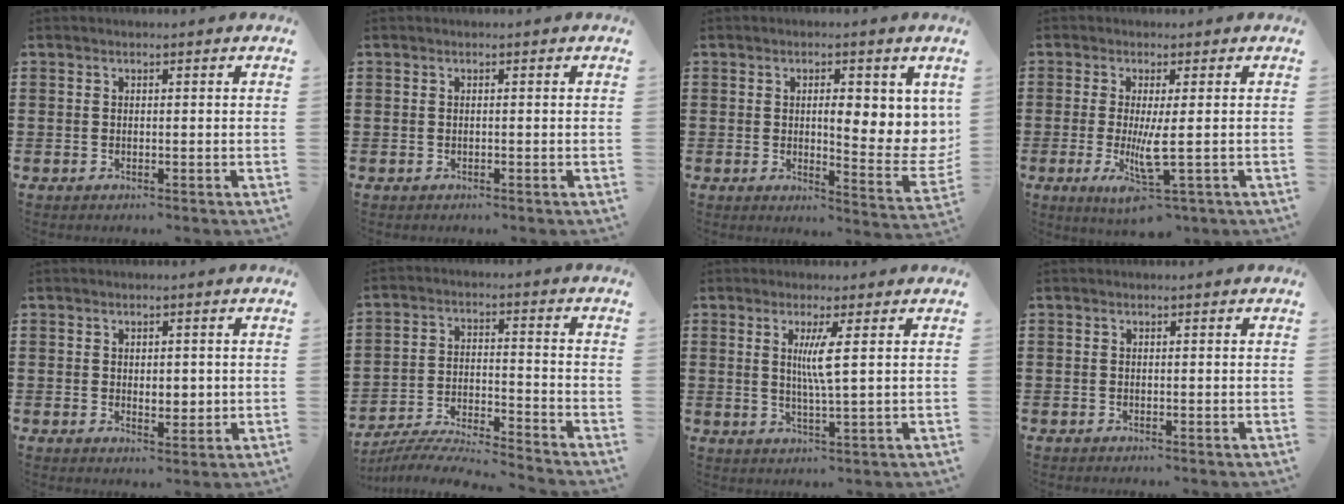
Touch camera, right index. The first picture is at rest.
{"total": 0.0}
{"total": 8.8, "force": [2.3, 2.1, 8.2], "torque": [-0.118, -0.023, 0.029]}
{"total": 6.4, "force": [-1.7, 1.0, 6.1], "torque": [-0.133, -0.026, -0.031]}
{"total": 2.8, "force": [0.3, 1.8, 2.1], "torque": [-0.029, 0.002, 0.000]}
{"total": 6.7, "force": [-6.6, -0.1, 1.5], "torque": [-0.031, 0.000, -0.130]}
{"total": 4.4, "force": [1.2, -0.2, 4.2], "torque": [-0.086, -0.007, 0.017]}
{"total": 0.0}